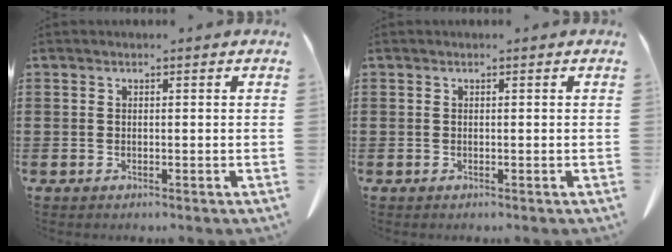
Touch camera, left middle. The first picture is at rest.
{"total": 0.0}